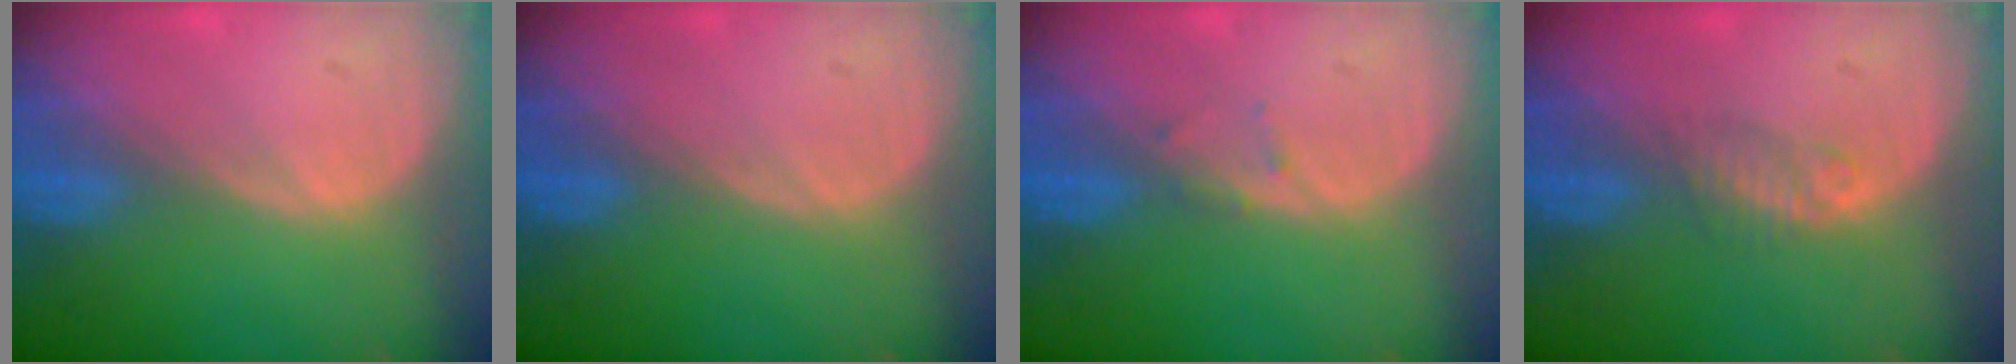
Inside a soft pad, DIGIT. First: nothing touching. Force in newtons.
{"total": 0.0}
{"total": 0.8, "press": 0.8, "slide": 0.2}
{"total": 2.2, "press": 1.9, "slide": 1.0}